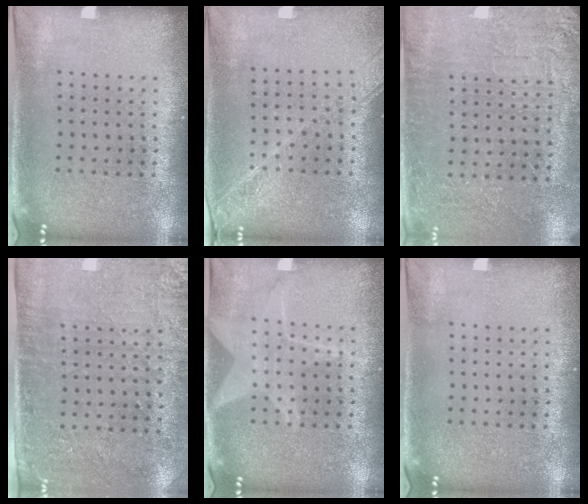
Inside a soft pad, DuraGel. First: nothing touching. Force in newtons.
{"total": 1.8, "press": 1.6, "slide": 0.8}
{"total": 2.8, "press": 2.8, "slide": 0.4}
{"total": 2.9, "press": 2.5, "slide": 1.5}
{"total": 2.4, "press": 2.4, "slide": 0.3}
{"total": 0.0}